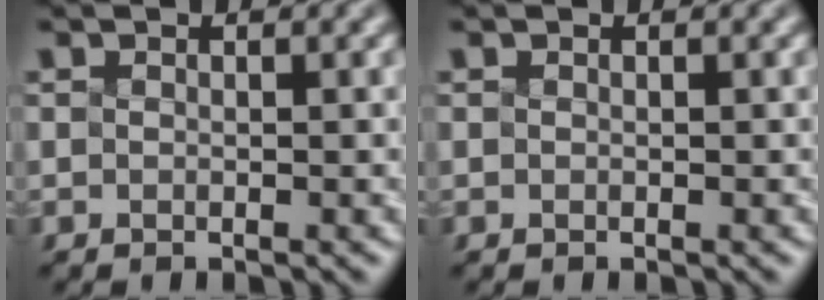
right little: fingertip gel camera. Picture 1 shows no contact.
{"total": 0.0}